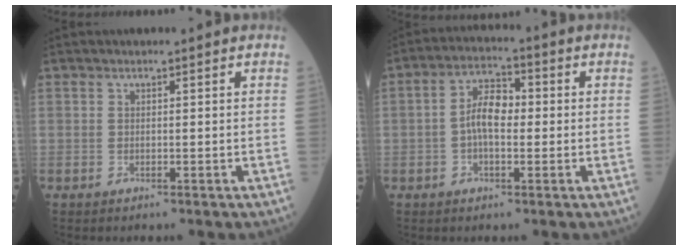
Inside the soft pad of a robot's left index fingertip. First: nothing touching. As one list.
[{"total": 6.1, "force": [-0.4, 2.8, 5.4], "torque": [-0.112, 0.018, -0.014]}]